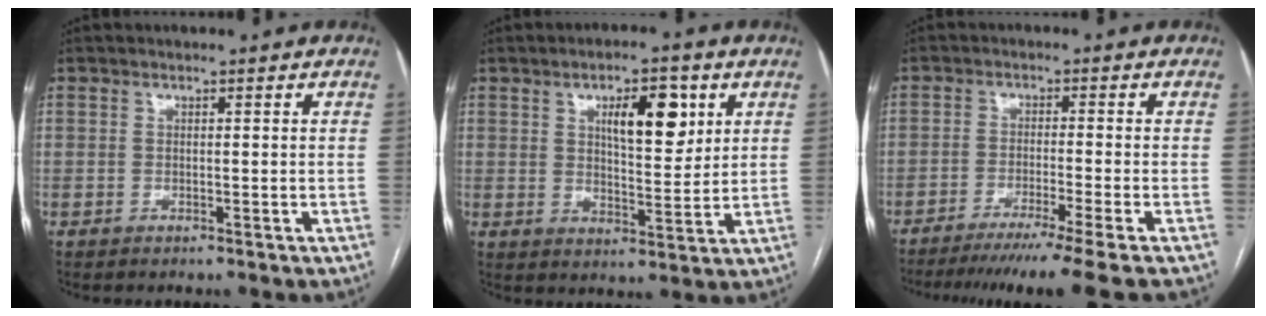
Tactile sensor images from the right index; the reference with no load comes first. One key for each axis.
{"total": 8.9, "fx": 3.6, "fy": 3.1, "fz": 7.5, "tx": -0.118, "ty": 0.004, "tz": 0.059}
{"total": 12.1, "fx": -9.8, "fy": -2.5, "fz": 6.6, "tx": -0.080, "ty": -0.037, "tz": -0.149}